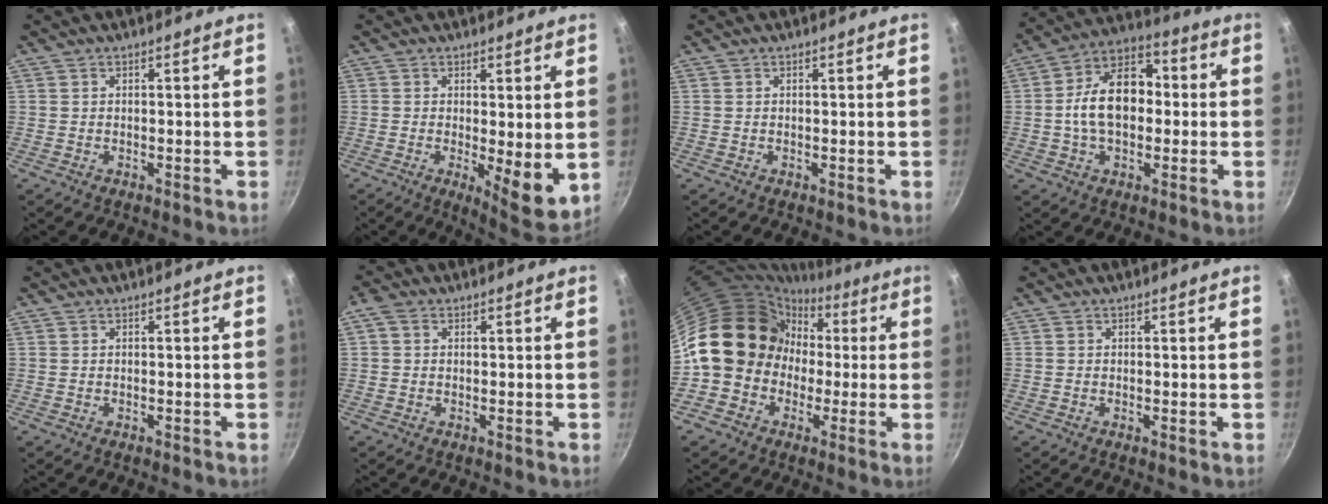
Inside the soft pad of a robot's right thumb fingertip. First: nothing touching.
{"total": 8.2, "force": [-0.2, 2.7, 7.8], "torque": [-0.098, -0.026, 0.003]}
{"total": 0.0}
{"total": 14.5, "force": [-0.3, 9.5, 10.9], "torque": [-0.148, 0.038, -0.021]}
{"total": 0.0}
{"total": 2.3, "force": [0.6, 1.8, 1.3], "torque": [-0.026, 0.007, 0.005]}
{"total": 16.1, "force": [-0.8, 14.2, 7.6], "torque": [-0.076, 0.051, -0.023]}
{"total": 0.0}